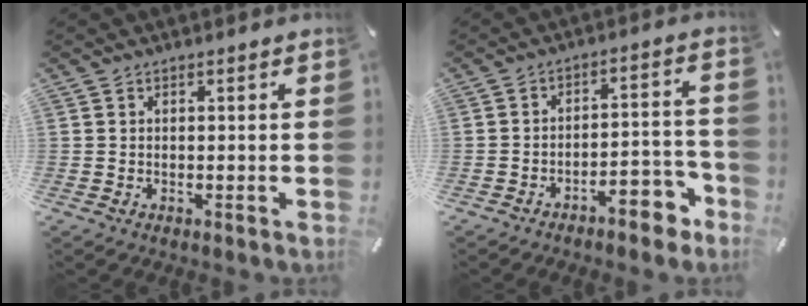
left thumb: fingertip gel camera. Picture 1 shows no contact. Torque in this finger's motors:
{"motor_torque": [-0.24, 2.15, 0.33, 0.37, 0.03]}